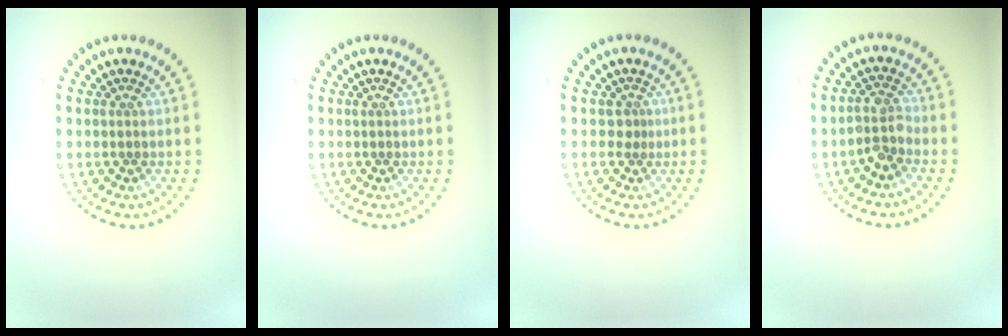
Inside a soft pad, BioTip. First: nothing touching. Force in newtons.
{"total": 0.0}
{"total": 0.8, "press": 0.4, "slide": 0.6}
{"total": 2.5, "press": 2.2, "slide": 1.2}